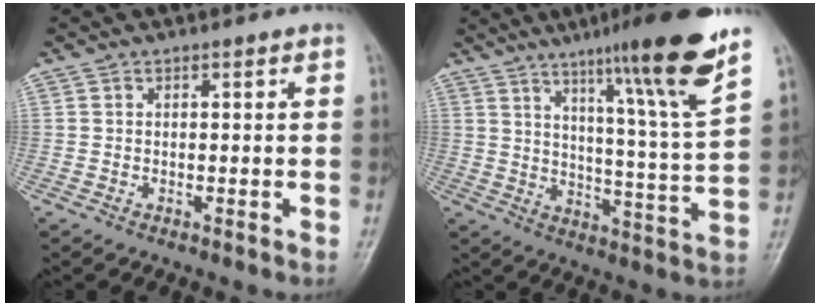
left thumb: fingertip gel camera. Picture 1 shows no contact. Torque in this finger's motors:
{"motor_torque": [1.20, -0.05, 1.40, -1.37, 0.33]}